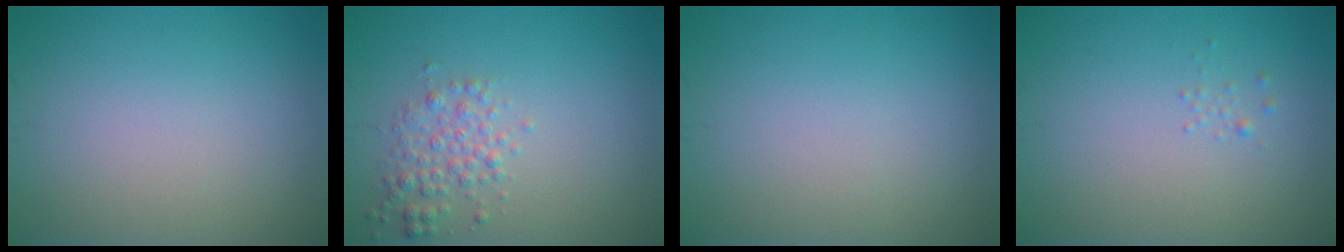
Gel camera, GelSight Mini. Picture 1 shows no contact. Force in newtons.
{"total": 2.4, "press": 2.4, "slide": 0.0}
{"total": 0.0}
{"total": 0.7, "press": 0.7, "slide": 0.1}